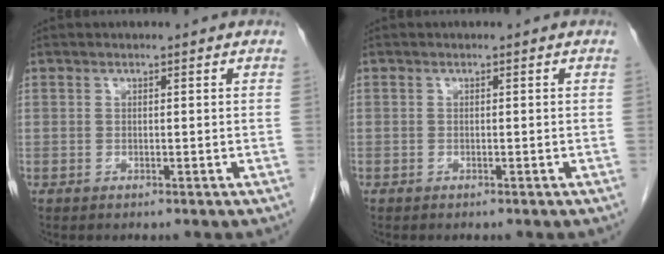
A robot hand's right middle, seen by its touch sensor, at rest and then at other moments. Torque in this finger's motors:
{"motor_torque": [1.00, -1.13, 0.41, 0.09]}